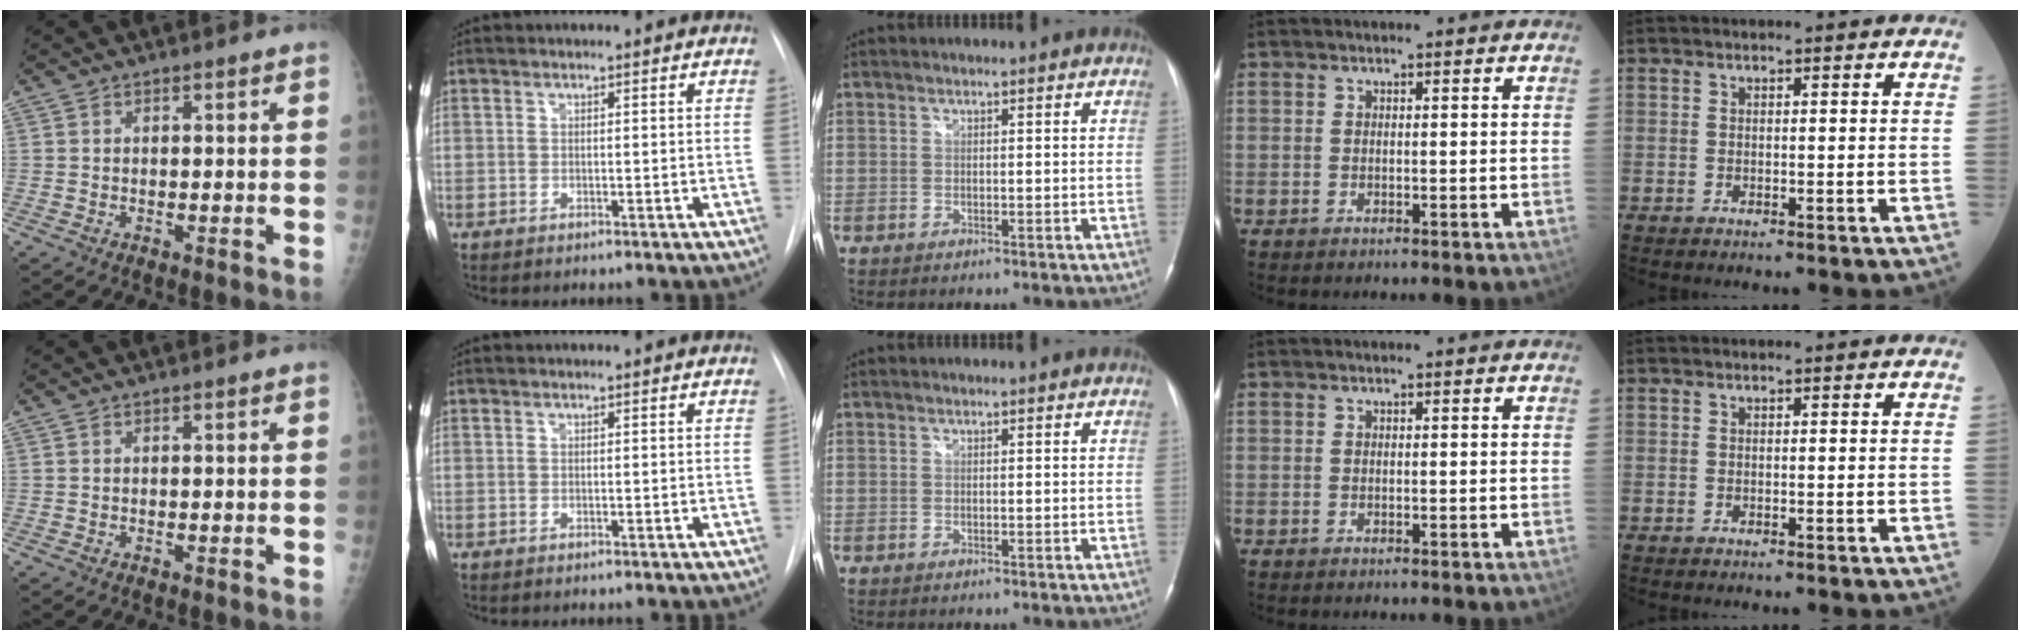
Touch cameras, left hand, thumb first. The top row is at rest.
{}